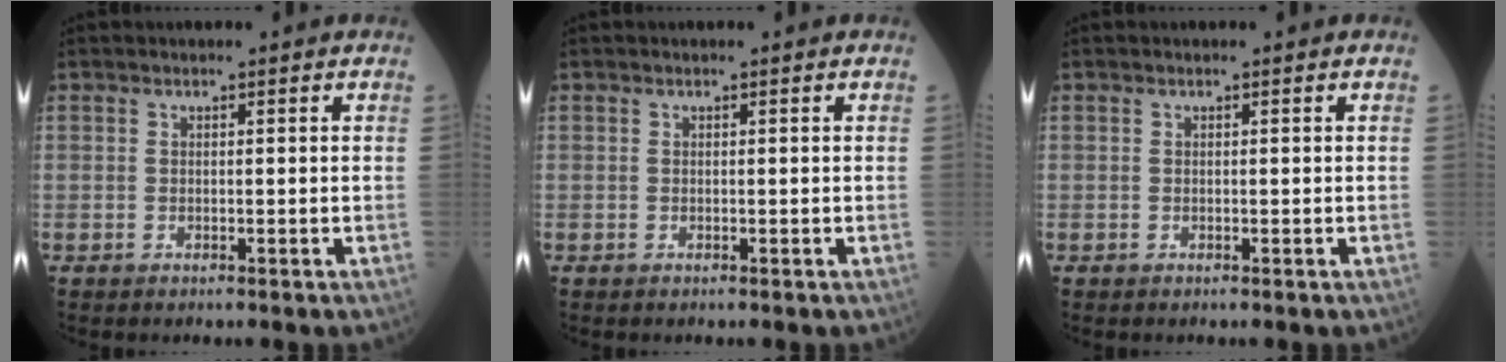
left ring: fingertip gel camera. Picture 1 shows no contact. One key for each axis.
{"total": 0.0}
{"total": 0.0}